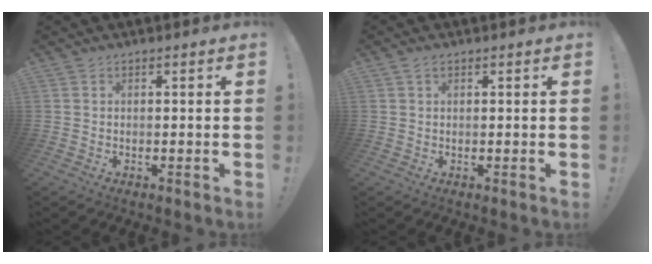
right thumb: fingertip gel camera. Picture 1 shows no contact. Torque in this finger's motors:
{"motor_torque": [0.02, 0.11, 0.21, -0.02, -0.02]}